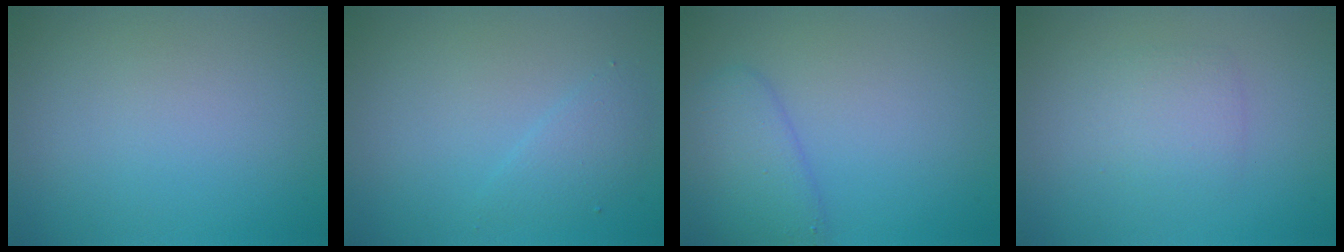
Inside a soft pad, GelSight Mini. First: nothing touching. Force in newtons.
{"total": 1.6, "press": 1.6, "slide": 0.3}
{"total": 3.2, "press": 3.2, "slide": 0.1}
{"total": 1.9, "press": 1.9, "slide": 0.1}